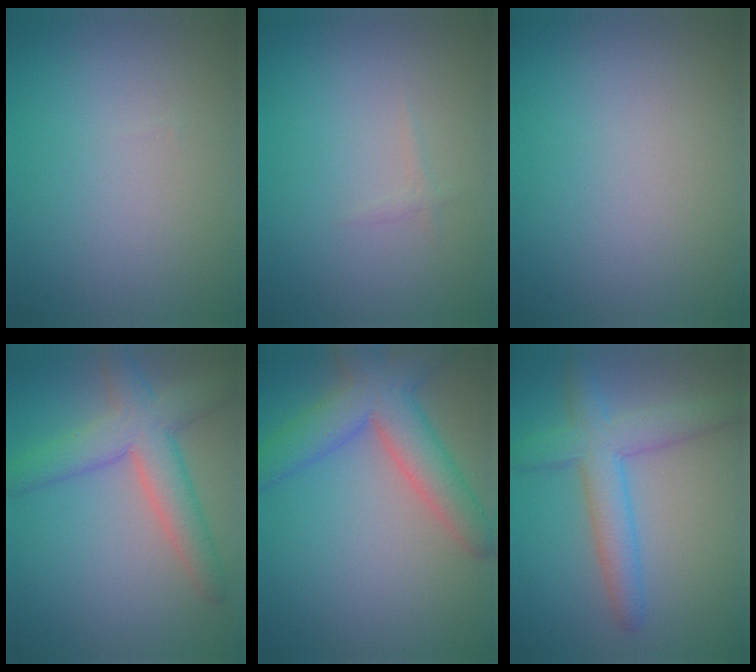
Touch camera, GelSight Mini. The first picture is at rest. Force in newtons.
{"total": 0.5, "press": 0.5, "slide": 0.0}
{"total": 0.0}
{"total": 5.7, "press": 5.7, "slide": 0.4}
{"total": 6.4, "press": 6.4, "slide": 0.3}
{"total": 4.8, "press": 4.8, "slide": 0.3}